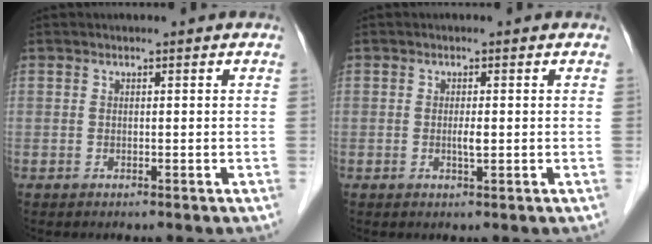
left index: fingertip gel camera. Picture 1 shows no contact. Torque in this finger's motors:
{"motor_torque": [0.23, 0.11, 0.03, 0.01]}